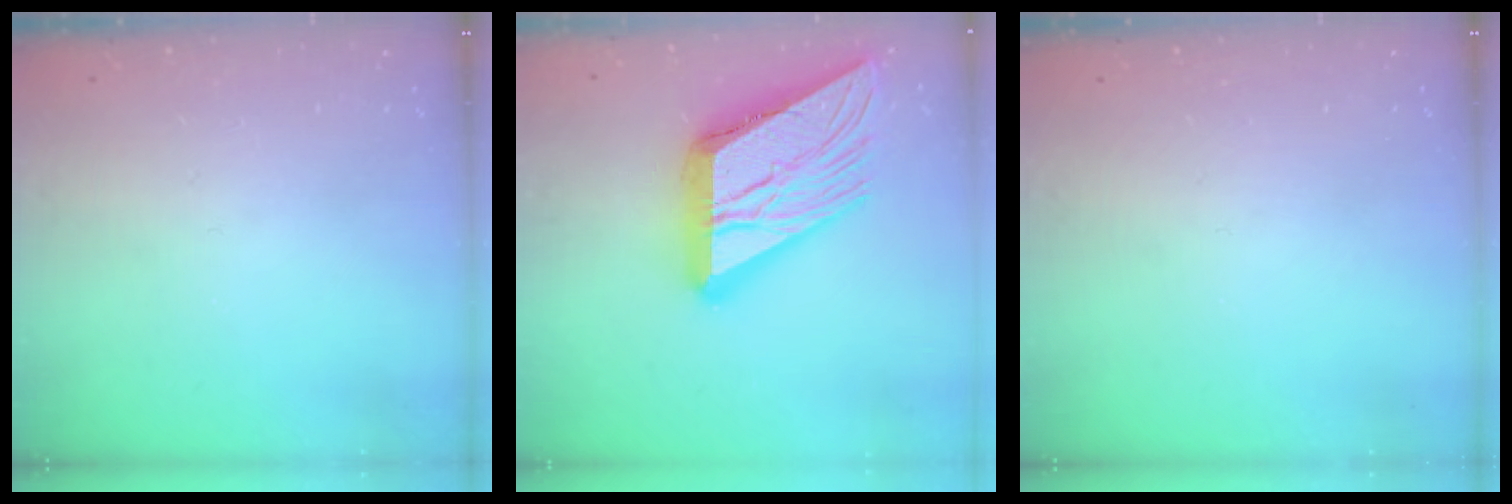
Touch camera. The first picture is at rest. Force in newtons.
{"total": 24.2, "press": 24.1, "slide": 2.8}
{"total": 0.0}